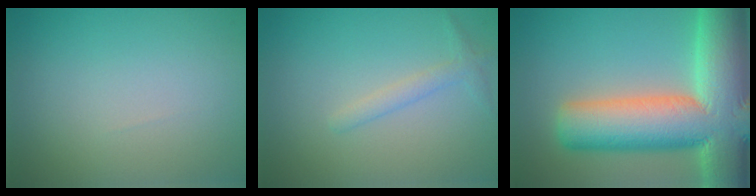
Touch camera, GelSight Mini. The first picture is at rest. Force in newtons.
{"total": 1.4, "press": 1.4, "slide": 0.1}
{"total": 15.9, "press": 15.9, "slide": 1.0}